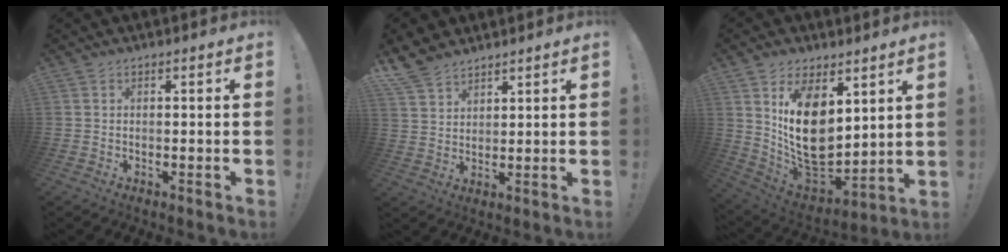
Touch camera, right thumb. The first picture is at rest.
{"total": 7.3, "force": [6.0, 3.5, 2.2], "torque": [-0.048, -0.035, 0.120]}
{"total": 17.9, "force": [5.4, 11.4, 12.7], "torque": [-0.230, -0.059, 0.107]}